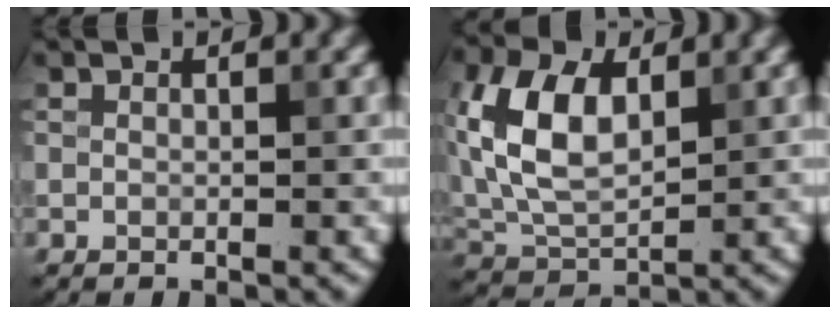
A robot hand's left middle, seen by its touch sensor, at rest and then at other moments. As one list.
[{"total": 7.9, "force": [1.9, 4.7, 6.1], "torque": [-0.138, 0.012, 0.032]}]